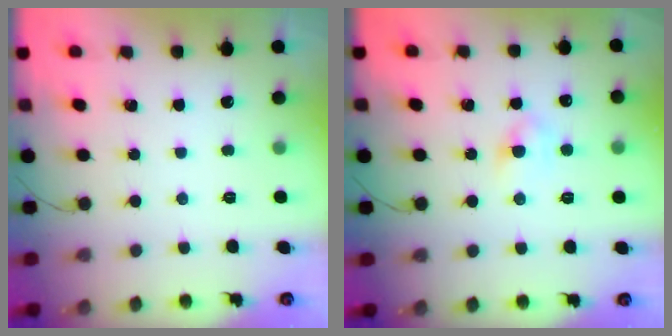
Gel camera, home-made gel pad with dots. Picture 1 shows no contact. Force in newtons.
{"total": 4.1, "press": 3.9, "slide": 1.2}